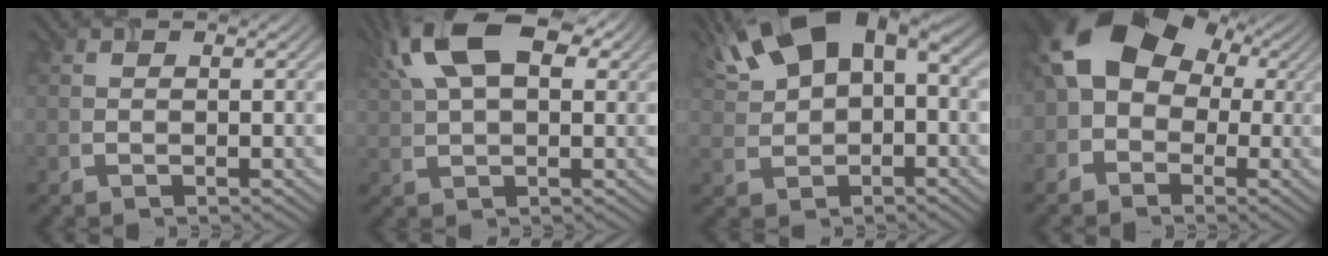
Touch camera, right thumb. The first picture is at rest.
{"total": 12.2, "force": [4.5, 6.1, 9.5], "torque": [-0.195, 0.026, 0.075]}
{"total": 14.7, "force": [4.8, 8.2, 11.1], "torque": [-0.214, 0.020, 0.090]}
{"total": 14.7, "force": [1.5, 12.0, 8.3], "torque": [-0.161, 0.038, 0.007]}